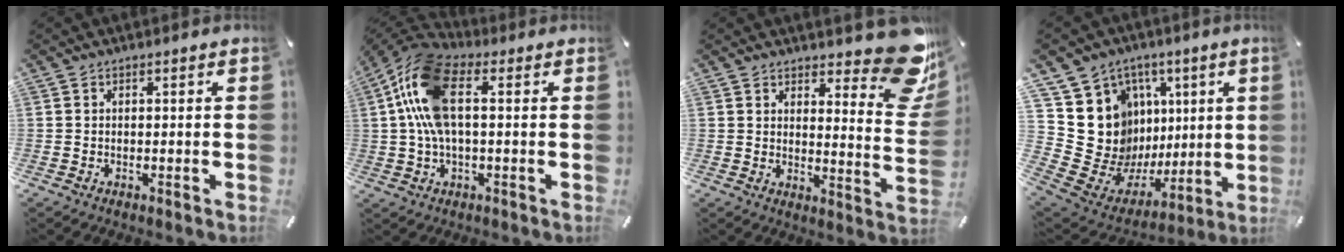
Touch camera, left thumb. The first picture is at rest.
{"total": 15.3, "force": [2.5, 7.8, 12.9], "torque": [-0.276, -0.004, 0.044]}
{"total": 14.2, "force": [9.9, 5.6, 8.5], "torque": [-0.093, -0.084, 0.170]}
{"total": 19.9, "force": [3.5, 18.0, 7.7], "torque": [-0.134, -0.064, 0.107]}